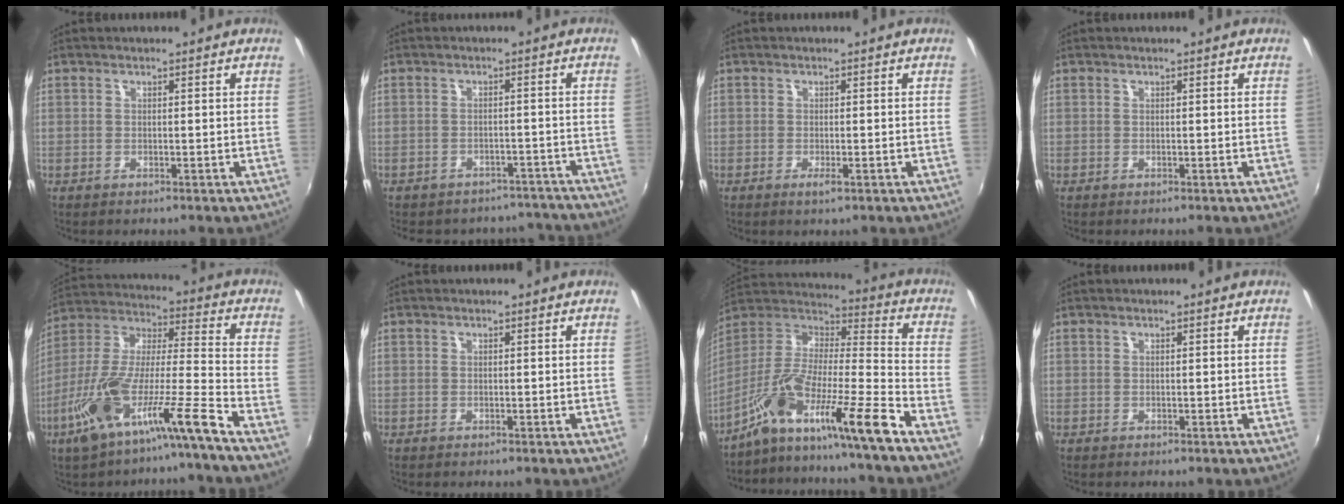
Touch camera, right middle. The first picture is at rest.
{"total": 12.0, "force": [-10.6, 5.2, 2.4], "torque": [-0.057, 0.014, -0.119]}
{"total": 1.6, "force": [-0.8, 0.3, 1.3], "torque": [-0.025, -0.006, -0.014]}
{"total": 0.0}
{"total": 16.2, "force": [-10.5, 0.1, 12.4], "torque": [-0.220, -0.017, -0.198]}
{"total": 0.0}
{"total": 17.8, "force": [-12.6, -0.8, 12.5], "torque": [-0.215, -0.032, -0.238]}
{"total": 0.0}